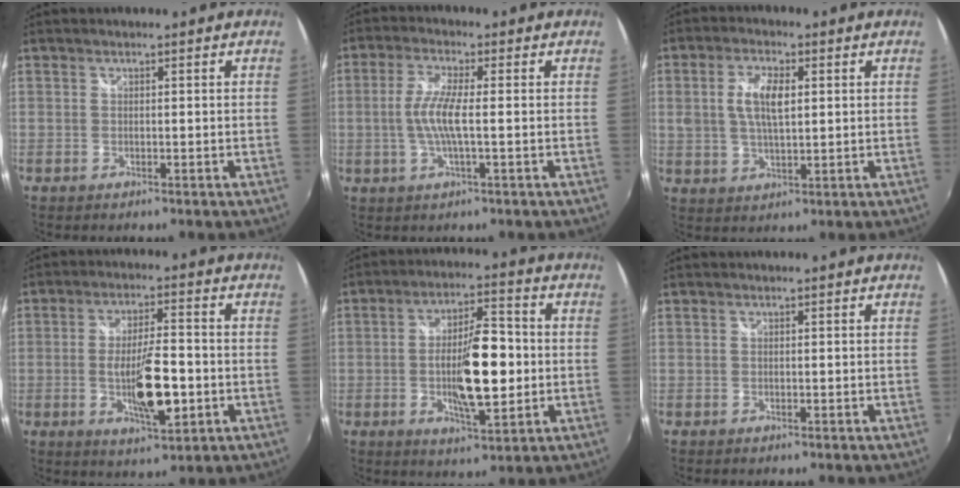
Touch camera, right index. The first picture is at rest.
{"total": 6.3, "force": [-0.7, 0.7, 6.2], "torque": [-0.130, 0.000, -0.013]}
{"total": 7.2, "force": [1.4, 3.1, 6.3], "torque": [-0.123, 0.005, 0.028]}
{"total": 11.4, "force": [-2.6, 3.1, 10.7], "torque": [-0.191, -0.014, -0.039]}
{"total": 13.1, "force": [-1.5, 4.2, 12.4], "torque": [-0.209, 0.000, -0.023]}
{"total": 0.0}